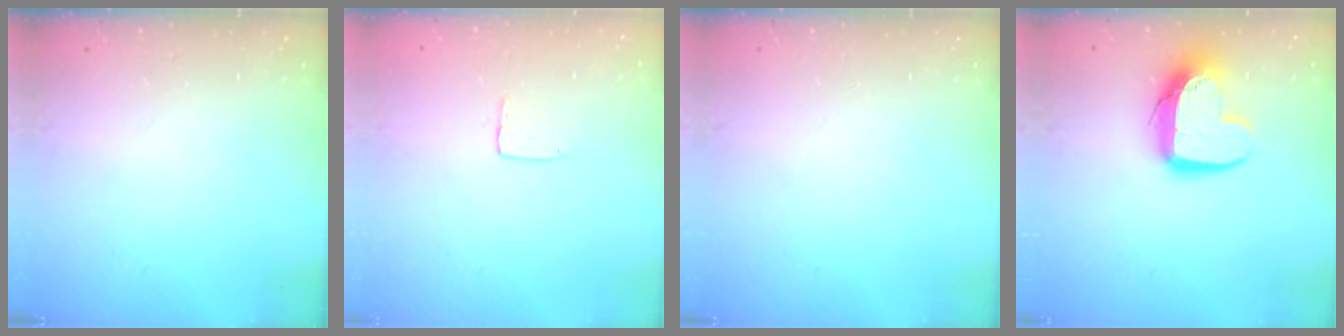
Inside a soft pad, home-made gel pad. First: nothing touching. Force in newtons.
{"total": 3.9, "press": 3.9, "slide": 0.1}
{"total": 0.0}
{"total": 13.2, "press": 13.2, "slide": 1.1}